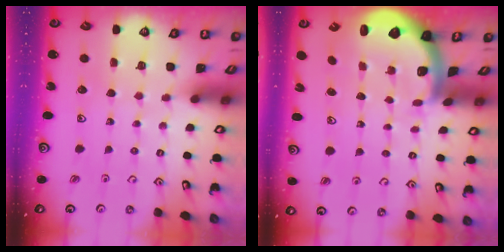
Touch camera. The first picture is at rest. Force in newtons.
{"total": 1.4, "press": 1.4, "slide": 0.2}